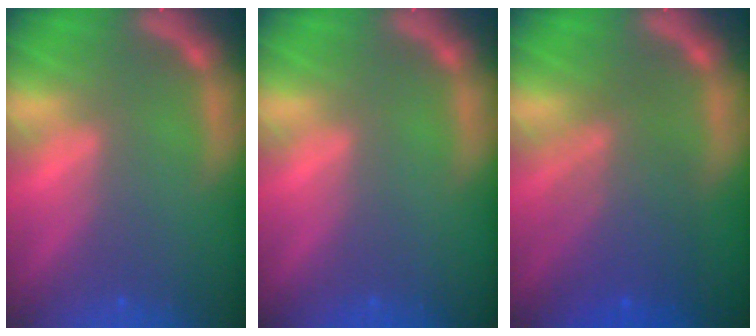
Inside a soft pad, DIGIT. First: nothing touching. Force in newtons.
{"total": 0.0}
{"total": 6.5}